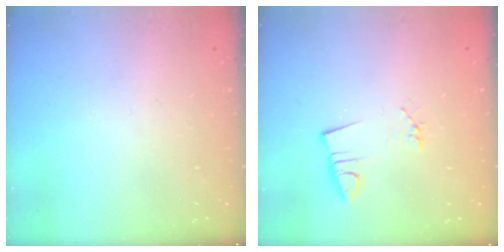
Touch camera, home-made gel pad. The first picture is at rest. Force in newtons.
{"total": 2.9, "press": 1.4, "slide": 2.5}